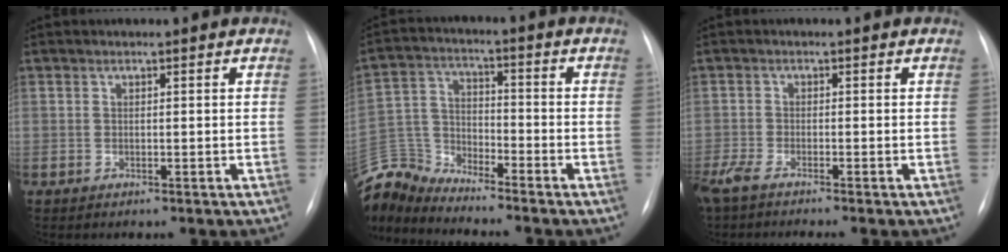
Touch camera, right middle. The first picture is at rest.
{"total": 9.4, "force": [-9.3, -0.2, -0.3], "torque": [-0.003, 0.026, -0.189]}
{"total": 4.7, "force": [-3.9, 0.1, 2.7], "torque": [-0.052, -0.012, -0.074]}